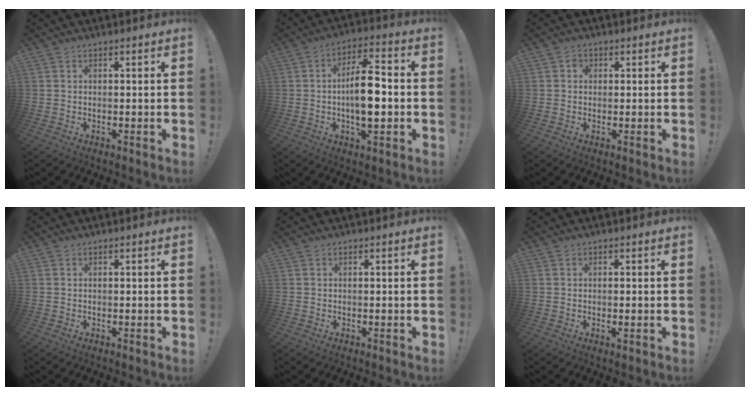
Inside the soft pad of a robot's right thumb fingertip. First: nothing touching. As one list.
[{"total": 12.7, "force": [-1.8, 4.8, 11.6], "torque": [-0.197, 0.010, -0.036]}, {"total": 1.6, "force": [0.2, 1.5, 0.6], "torque": [-0.011, 0.005, 0.003]}, {"total": 0.0}, {"total": 0.0}, {"total": 1.2, "force": [-0.2, 0.1, 1.1], "torque": [-0.020, 0.000, -0.004]}]